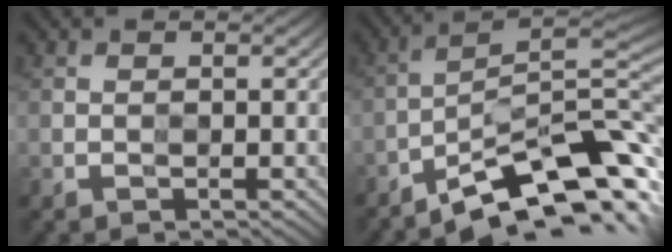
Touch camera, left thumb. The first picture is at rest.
{"total": 12.0, "force": [-7.5, 2.8, 8.9], "torque": [-0.148, 0.000, -0.135]}